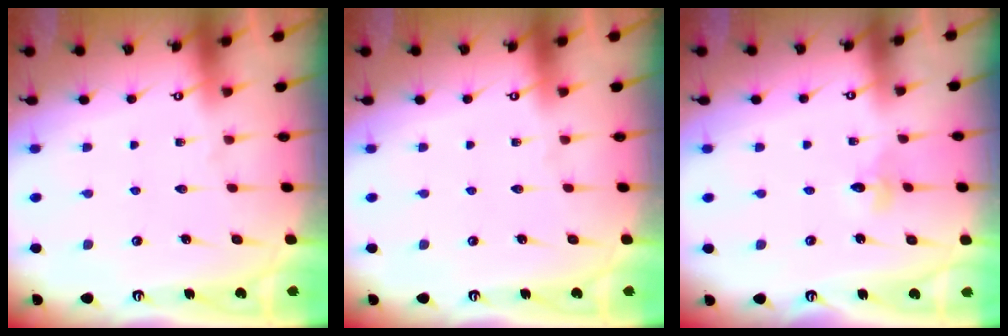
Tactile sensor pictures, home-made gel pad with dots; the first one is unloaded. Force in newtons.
{"total": 0.0}
{"total": 2.8, "press": 2.7, "slide": 0.3}